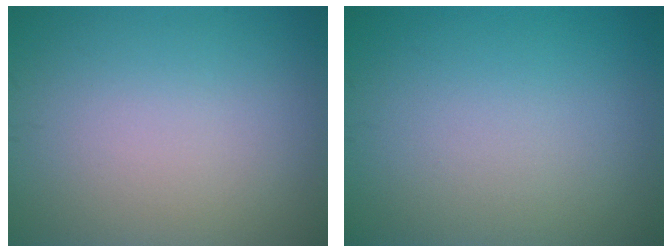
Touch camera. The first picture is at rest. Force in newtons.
{"total": 0.0}